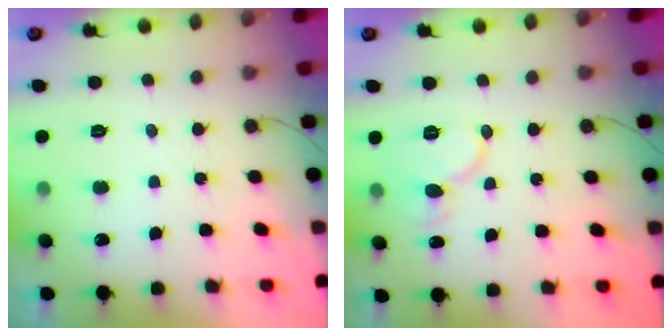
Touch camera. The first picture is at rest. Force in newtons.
{"total": 9.3, "press": 9.3, "slide": 1.0}